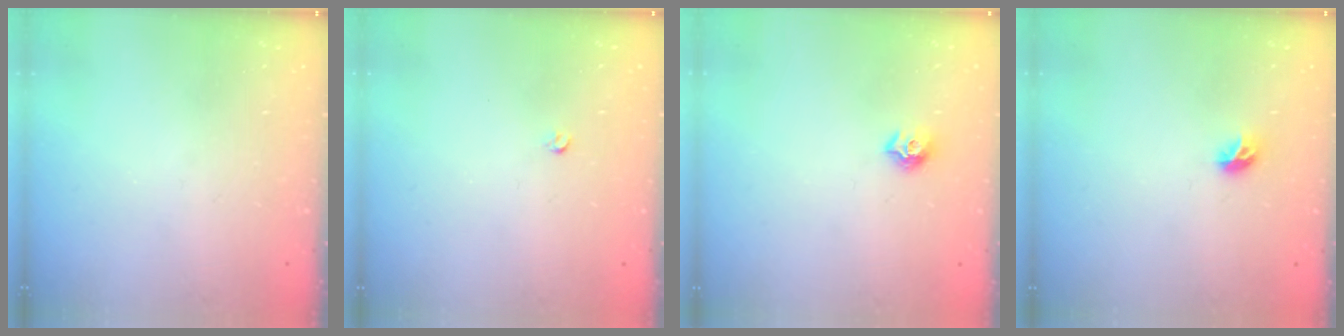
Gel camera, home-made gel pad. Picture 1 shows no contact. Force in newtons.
{"total": 2.6, "press": 2.5, "slide": 0.4}
{"total": 7.9, "press": 7.8, "slide": 0.7}
{"total": 5.4, "press": 5.4, "slide": 0.5}